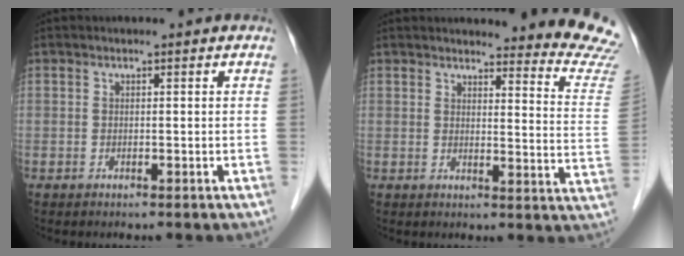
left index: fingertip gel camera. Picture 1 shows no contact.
{"total": 15.3, "force": [15.2, -0.3, 1.8], "torque": [0.006, -0.141, 0.135]}